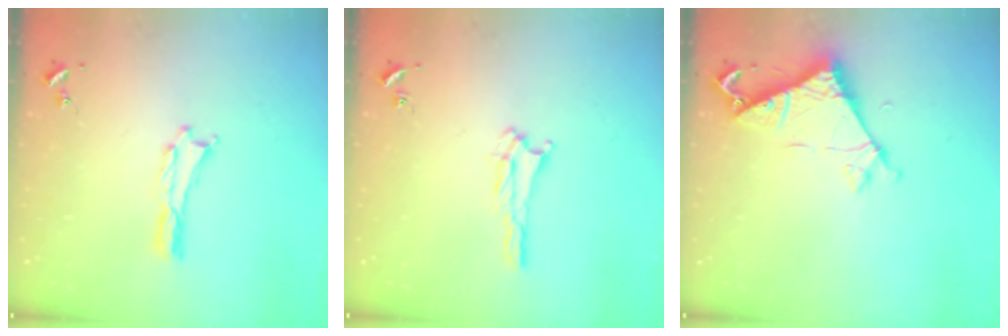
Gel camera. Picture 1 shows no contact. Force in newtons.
{"total": 1.8, "press": 1.8, "slide": 0.2}
{"total": 7.3, "press": 7.3, "slide": 0.5}